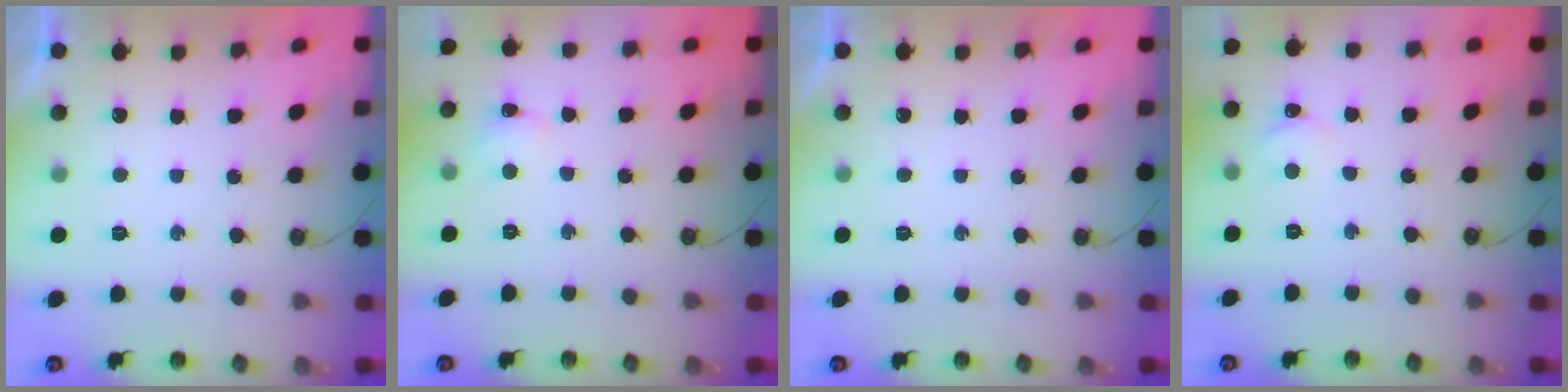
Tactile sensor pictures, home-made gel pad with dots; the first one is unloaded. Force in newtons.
{"total": 2.4, "press": 2.3, "slide": 0.5}
{"total": 0.0}
{"total": 2.4, "press": 2.4, "slide": 0.3}